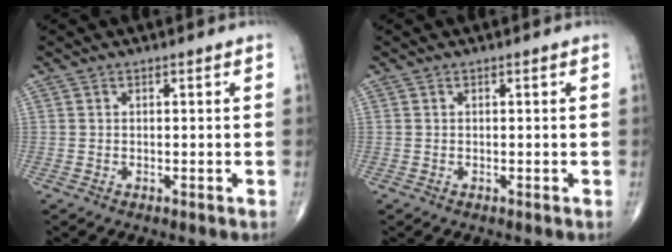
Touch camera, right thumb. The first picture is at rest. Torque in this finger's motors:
{"motor_torque": [-0.04, 0.01, -0.02, 0.00, 0.00]}